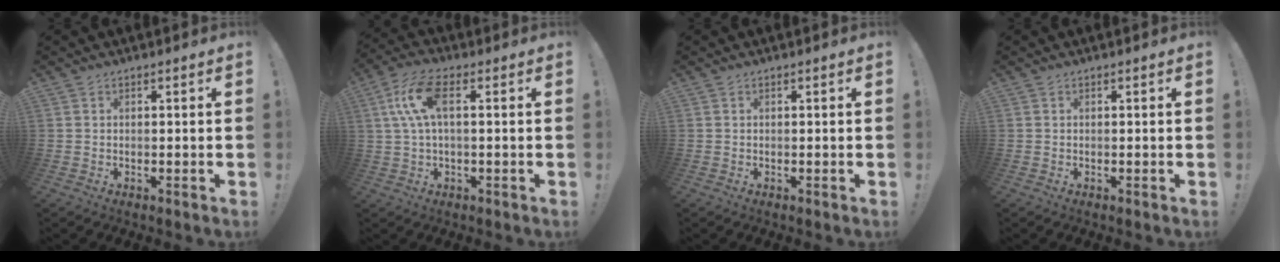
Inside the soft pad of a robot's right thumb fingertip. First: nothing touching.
{"total": 10.8, "force": [2.0, 4.3, 9.7], "torque": [-0.200, 0.002, 0.037]}
{"total": 0.0}
{"total": 0.0}